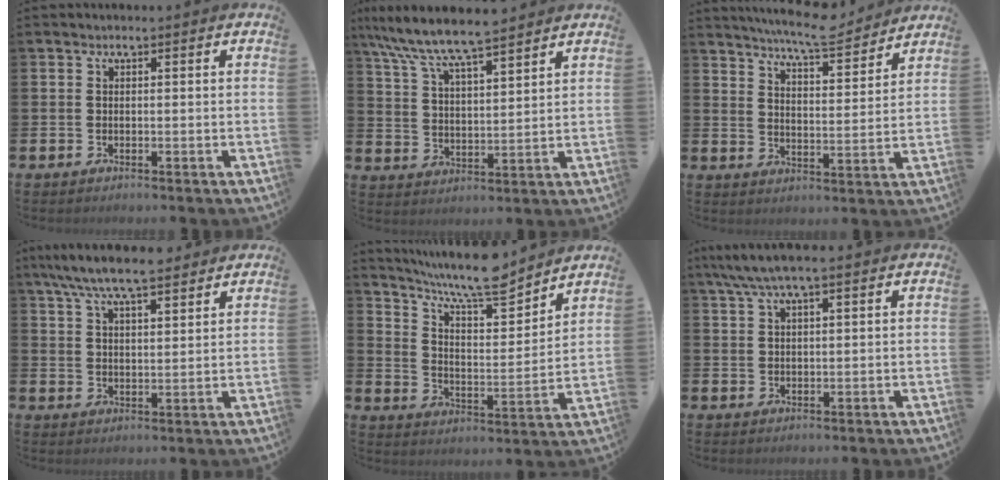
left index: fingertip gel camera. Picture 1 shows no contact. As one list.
[{"total": 8.1, "force": [7.6, 0.7, 2.7], "torque": [-0.088, -0.040, 0.136]}, {"total": 7.6, "force": [7.3, 0.3, 2.1], "torque": [-0.054, -0.043, 0.130]}, {"total": 7.6, "force": [6.9, 1.3, 2.9], "torque": [-0.075, -0.020, 0.126]}, {"total": 10.3, "force": [9.3, 1.9, 4.1], "torque": [-0.103, -0.058, 0.165]}, {"total": 5.0, "force": [3.8, 1.0, 3.2], "torque": [-0.068, -0.001, 0.068]}]